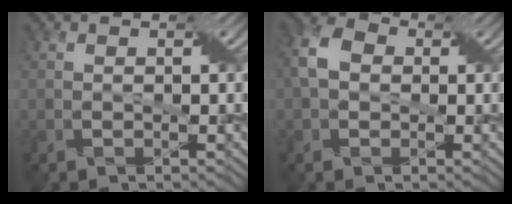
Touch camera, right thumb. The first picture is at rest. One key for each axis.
{"total": 5.0, "fx": 0.4, "fy": 3.9, "fz": 3.1, "tx": -0.077, "ty": 0.012, "tz": 0.000}